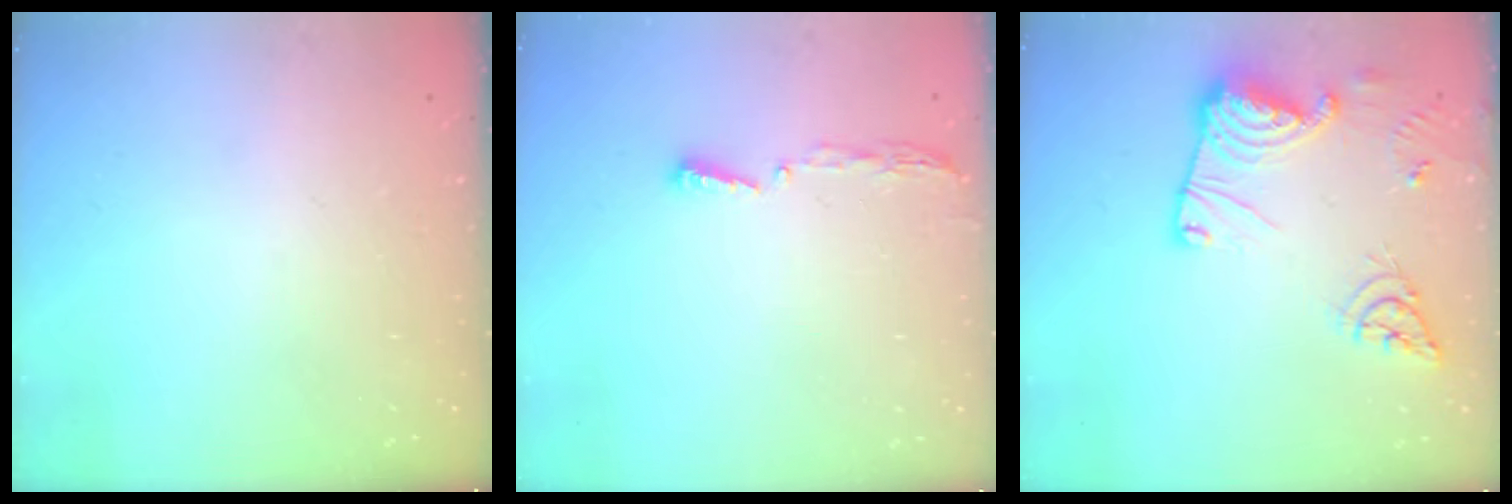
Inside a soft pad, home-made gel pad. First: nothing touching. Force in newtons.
{"total": 3.4, "press": 3.4, "slide": 0.4}
{"total": 17.7, "press": 17.6, "slide": 1.8}